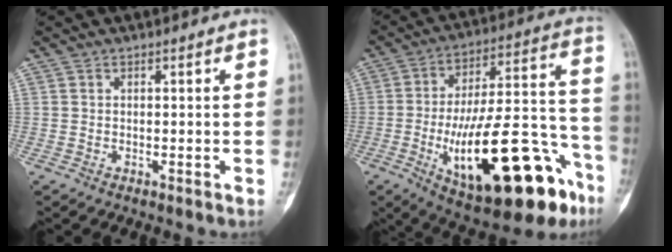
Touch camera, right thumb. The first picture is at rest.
{"total": 29.9, "force": [-12.6, 10.6, 25.0], "torque": [-0.349, 0.062, -0.176]}